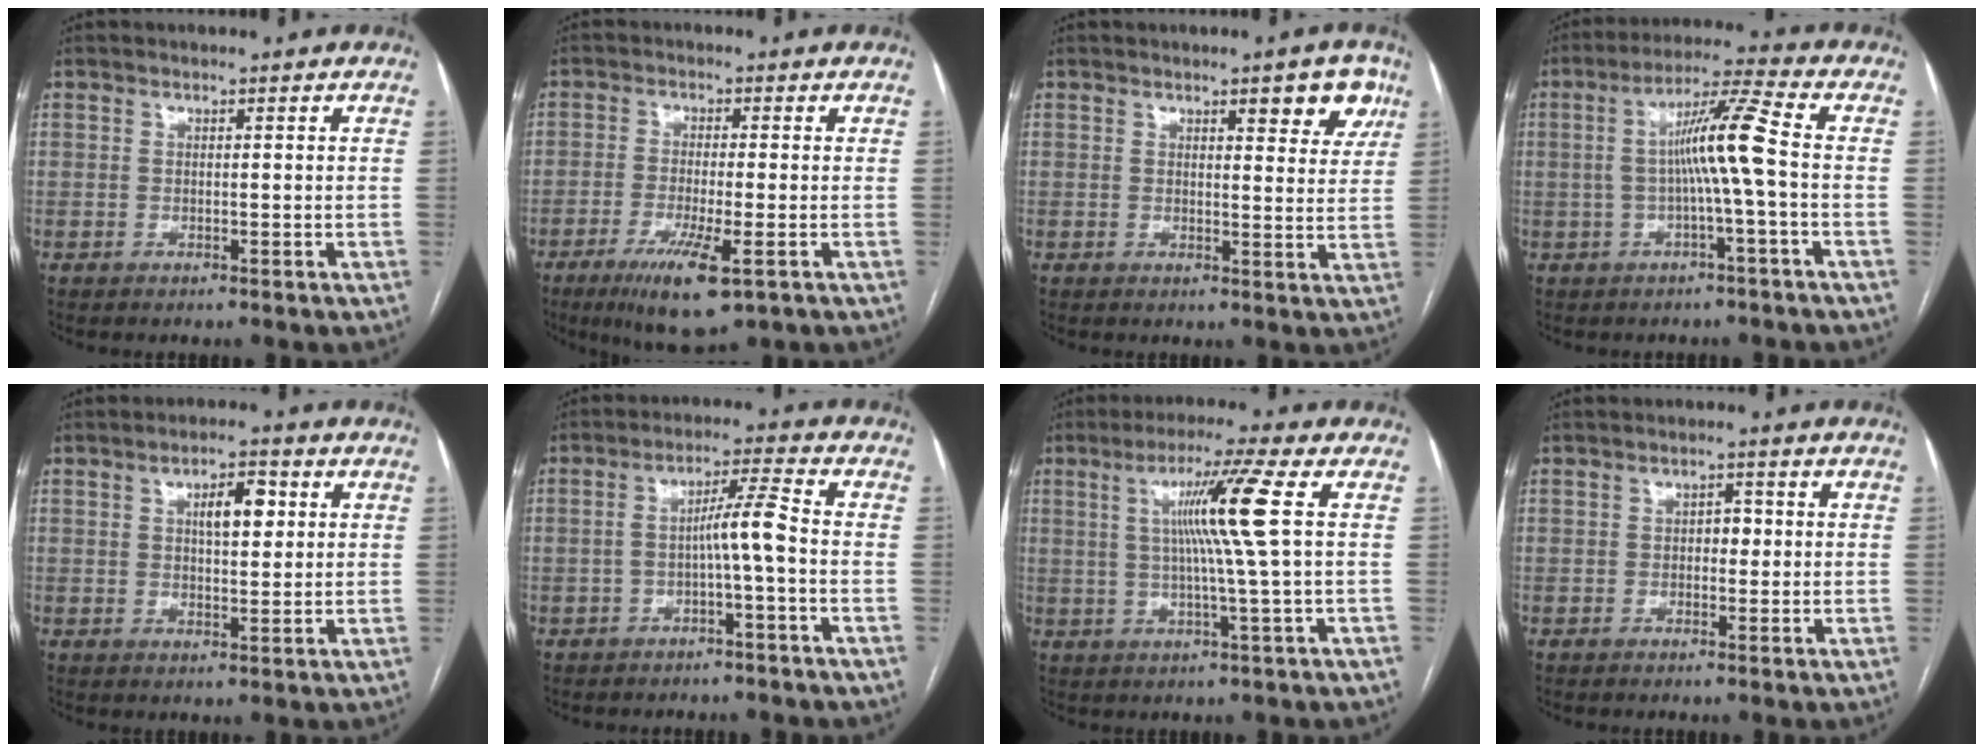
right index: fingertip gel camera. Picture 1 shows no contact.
{"total": 8.8, "force": [-4.3, 1.3, 7.5], "torque": [-0.138, -0.024, -0.068]}
{"total": 5.9, "force": [3.5, 1.7, 4.5], "torque": [-0.048, 0.001, 0.039]}
{"total": 8.7, "force": [-0.6, -1.0, 8.6], "torque": [-0.155, 0.020, -0.010]}
{"total": 5.6, "force": [1.8, 2.1, 4.9], "torque": [-0.080, 0.009, 0.031]}
{"total": 5.4, "force": [-1.3, -0.3, 5.2], "torque": [-0.089, 0.021, -0.020]}
{"total": 9.4, "force": [1.7, -2.2, 8.9], "torque": [-0.156, 0.005, 0.037]}
{"total": 2.1, "force": [0.0, 1.3, 1.6], "torque": [-0.019, 0.008, -0.001]}